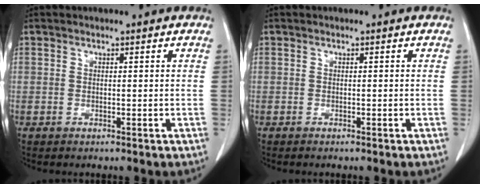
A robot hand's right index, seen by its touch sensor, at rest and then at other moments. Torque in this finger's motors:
{"motor_torque": [-0.01, 0.02, -0.01, 0.02]}